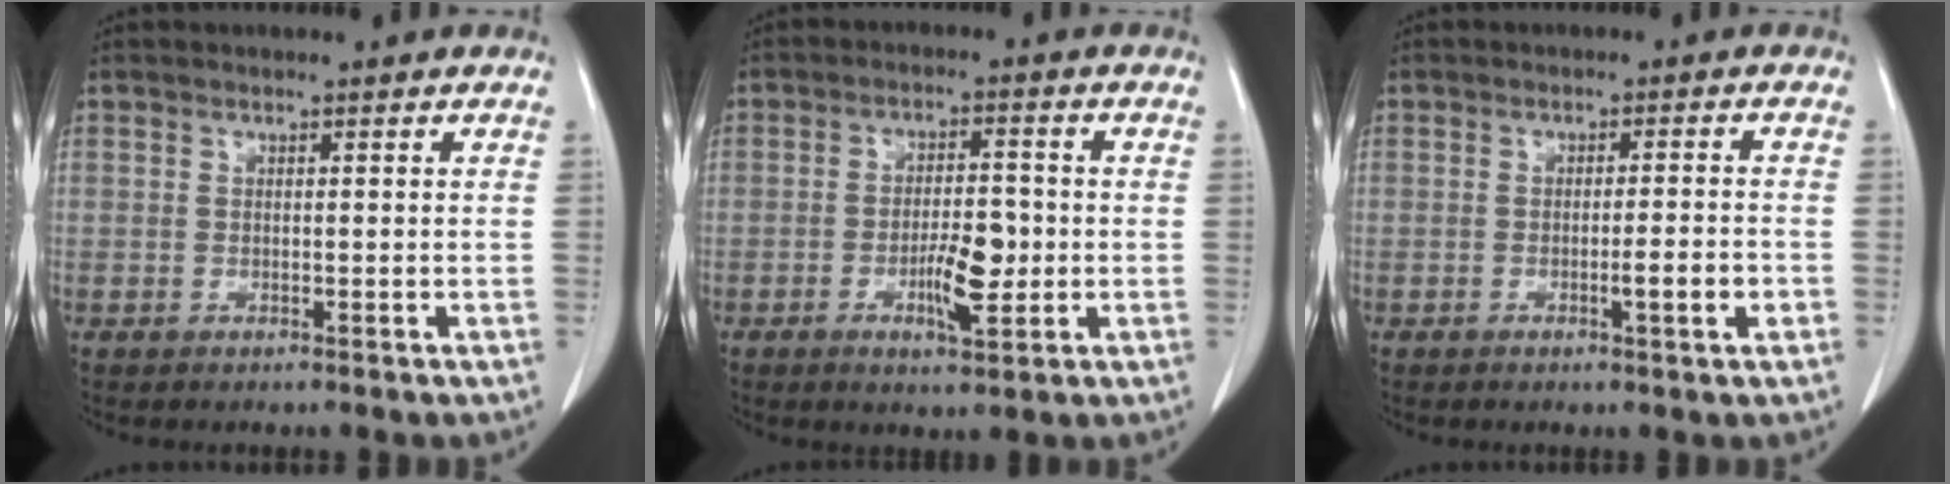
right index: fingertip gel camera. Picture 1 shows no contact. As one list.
[{"total": 6.6, "force": [-1.7, 1.9, 6.0], "torque": [-0.104, -0.001, -0.025]}, {"total": 3.8, "force": [-1.4, 0.1, 3.6], "torque": [-0.051, -0.003, -0.020]}]